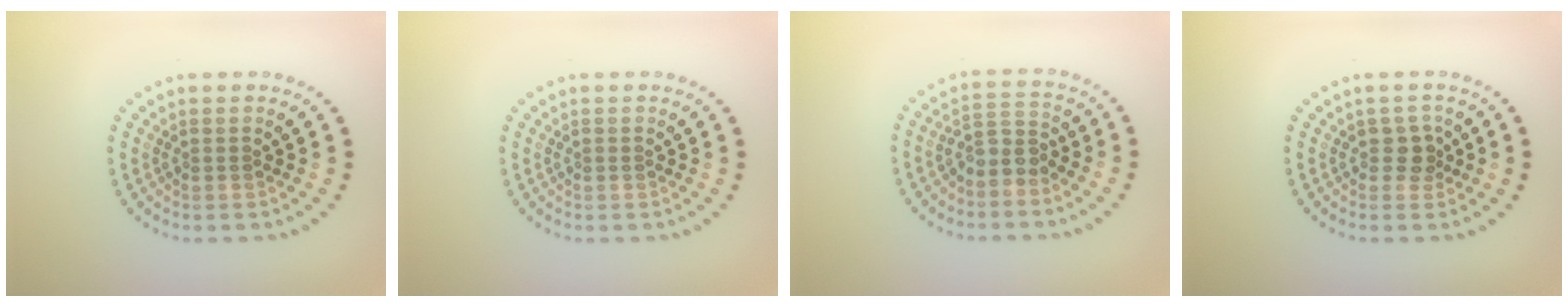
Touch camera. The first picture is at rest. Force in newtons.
{"total": 0.0}
{"total": 2.5, "press": 1.9, "slide": 1.6}
{"total": 1.7, "press": 1.5, "slide": 0.9}